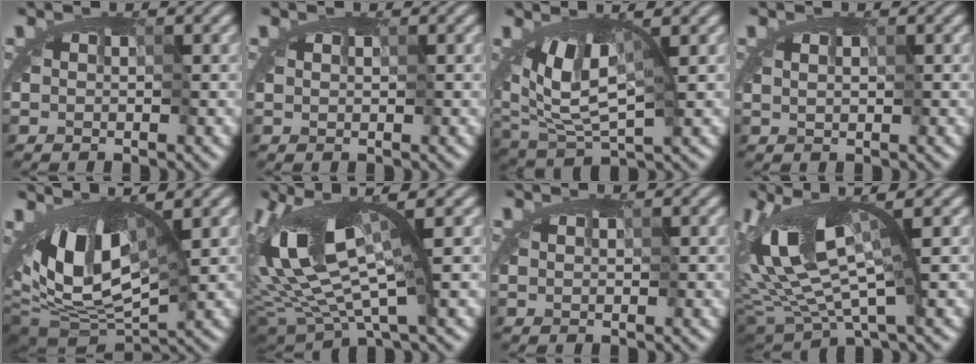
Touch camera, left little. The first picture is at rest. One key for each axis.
{"total": 0.0}
{"total": 5.2, "fx": 1.0, "fy": 2.4, "fz": 4.5, "tx": -0.077, "ty": -0.006, "tz": 0.021}
{"total": 0.7, "fx": 0.4, "fy": 0.4, "fz": 0.4, "tx": -0.004, "ty": 0.003, "tz": 0.003}
{"total": 9.3, "fx": 1.1, "fy": 4.1, "fz": 8.3, "tx": -0.133, "ty": -0.003, "tz": 0.013}
{"total": 9.9, "fx": -0.4, "fy": 3.0, "fz": 9.5, "tx": -0.193, "ty": -0.003, "tz": -0.008}
{"total": 0.0}
{"total": 9.0, "fx": 0.0, "fy": 3.0, "fz": 8.5, "tx": -0.176, "ty": -0.008, "tz": -0.006}